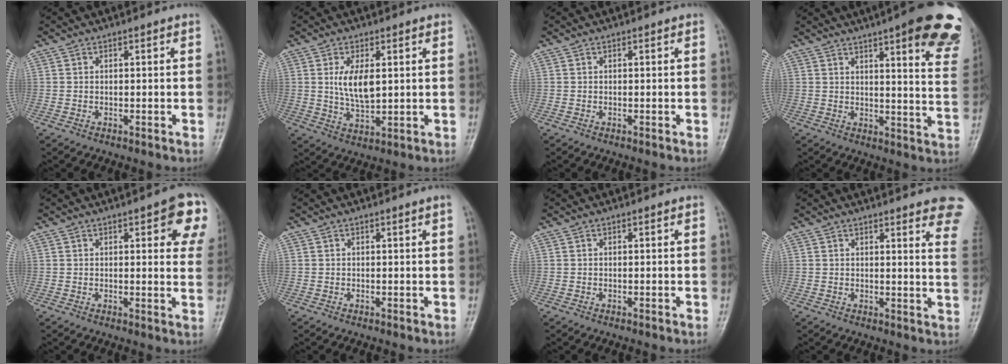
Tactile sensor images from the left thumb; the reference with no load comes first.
{"total": 7.0, "force": [1.5, 3.3, 6.0], "torque": [-0.105, -0.016, 0.033]}
{"total": 0.0}
{"total": 20.7, "force": [13.0, 4.3, 15.6], "torque": [-0.169, -0.046, 0.145]}
{"total": 9.9, "force": [4.2, 3.3, 8.3], "torque": [-0.064, -0.011, 0.042]}
{"total": 0.7, "force": [0.3, -0.2, 0.5], "torque": [-0.016, -0.003, 0.007]}
{"total": 0.0}
{"total": 13.0, "force": [10.0, 2.4, 7.9], "torque": [-0.065, -0.041, 0.095]}